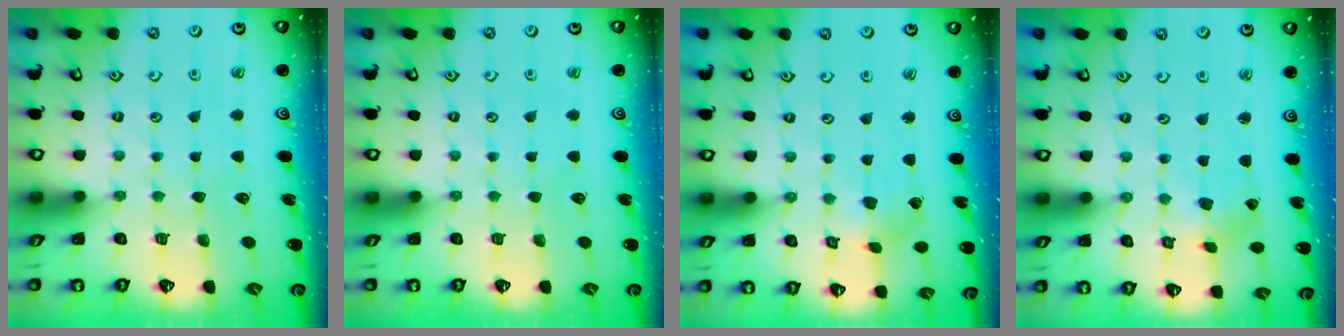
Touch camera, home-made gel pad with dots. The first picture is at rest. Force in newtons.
{"total": 0.0}
{"total": 2.5, "press": 2.5, "slide": 0.3}
{"total": 1.1, "press": 1.1, "slide": 0.2}